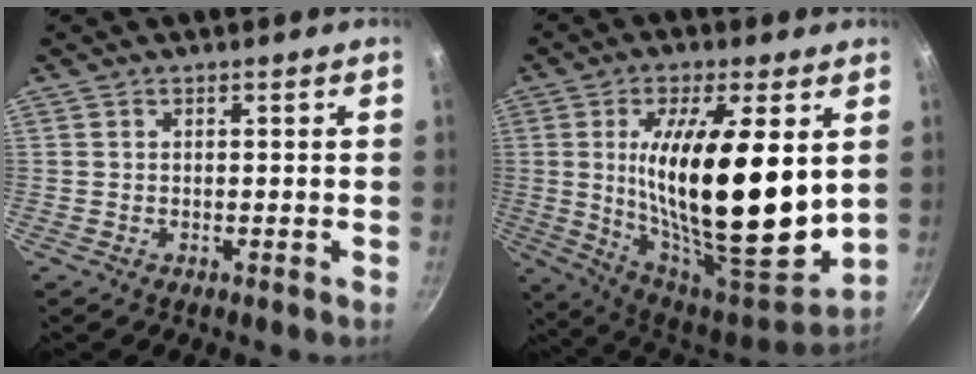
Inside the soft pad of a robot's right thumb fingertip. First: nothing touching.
{"total": 24.5, "force": [3.4, 8.1, 22.9], "torque": [-0.361, -0.040, 0.062]}